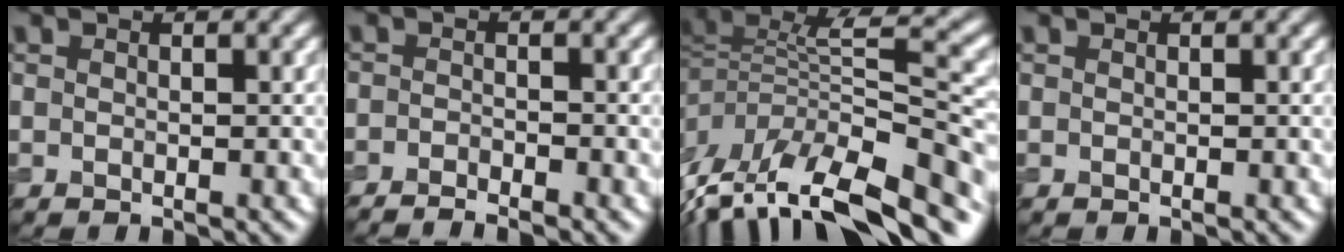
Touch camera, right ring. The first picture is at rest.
{"total": 2.6, "force": [-2.3, 0.3, 1.2], "torque": [-0.025, 0.006, -0.045]}
{"total": 12.8, "force": [-5.7, 4.8, 10.5], "torque": [-0.194, 0.019, -0.086]}
{"total": 0.0}